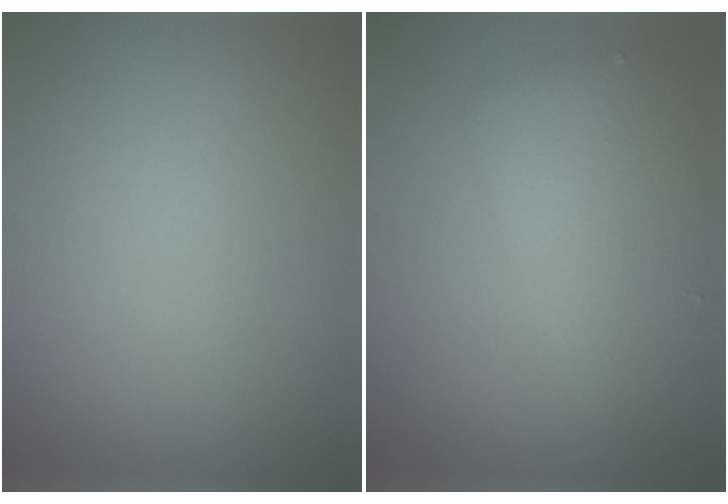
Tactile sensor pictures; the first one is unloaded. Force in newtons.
{"total": 4.8, "press": 4.8, "slide": 0.0}